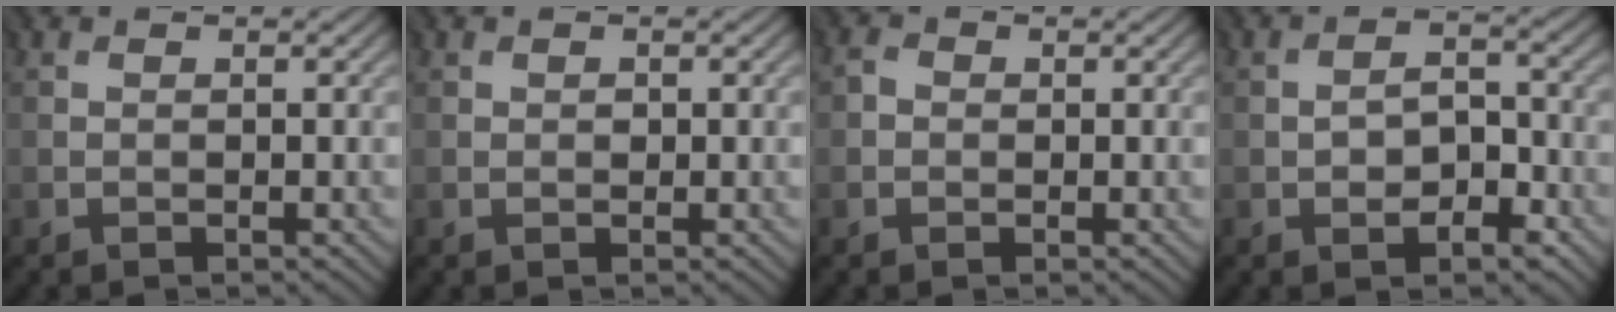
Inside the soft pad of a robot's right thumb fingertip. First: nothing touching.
{"total": 0.6, "force": [0.1, 0.5, 0.3], "torque": [-0.004, 0.000, 0.002]}
{"total": 1.2, "force": [-0.2, 1.2, 0.3], "torque": [-0.004, 0.001, -0.009]}
{"total": 4.9, "force": [-2.2, 2.8, 3.4], "torque": [-0.047, -0.004, -0.037]}